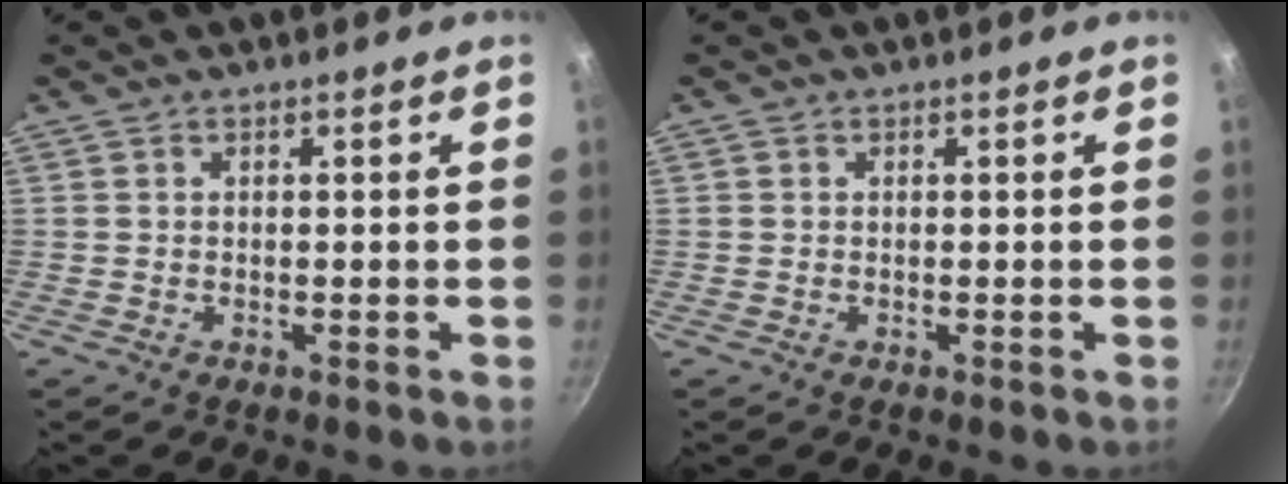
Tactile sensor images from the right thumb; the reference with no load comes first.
{"total": 0.0}